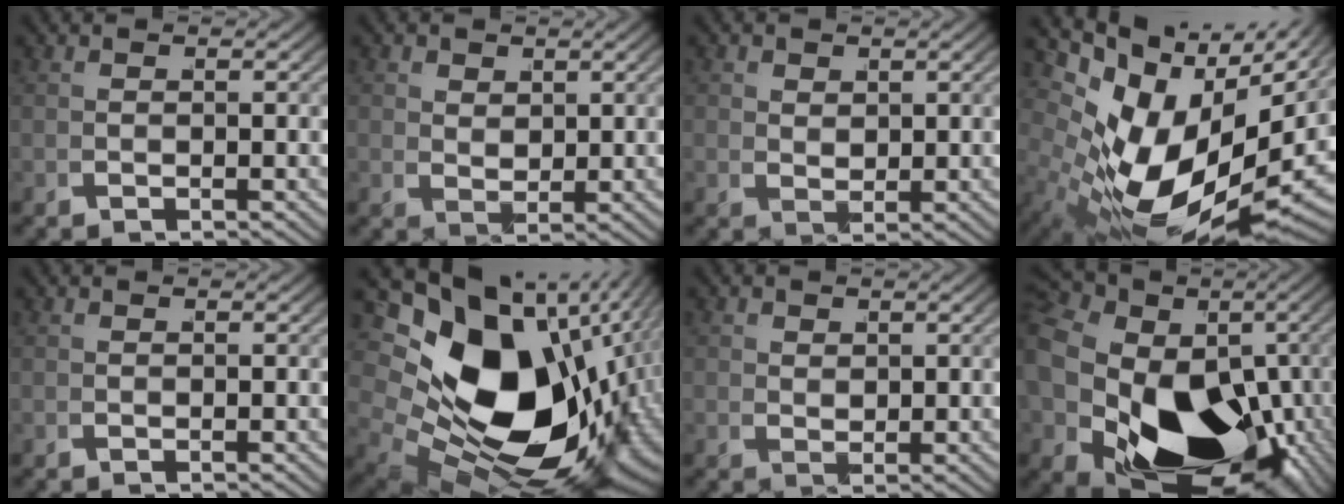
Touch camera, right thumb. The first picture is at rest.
{"total": 1.9, "force": [1.2, 1.2, 0.8], "torque": [-0.006, -0.011, 0.033]}
{"total": 1.6, "force": [1.0, 1.1, 0.5], "torque": [-0.001, -0.009, 0.028]}
{"total": 20.4, "force": [0.5, 12.8, 15.8], "torque": [-0.272, -0.039, 0.026]}
{"total": 0.0}
{"total": 25.0, "force": [-2.1, 16.6, 18.5], "torque": [-0.319, -0.064, -0.008]}
{"total": 1.3, "force": [0.8, 0.9, 0.3], "torque": [0.000, -0.008, 0.023]}
{"total": 25.5, "force": [-4.4, 17.5, 18.1], "torque": [-0.342, -0.098, -0.027]}